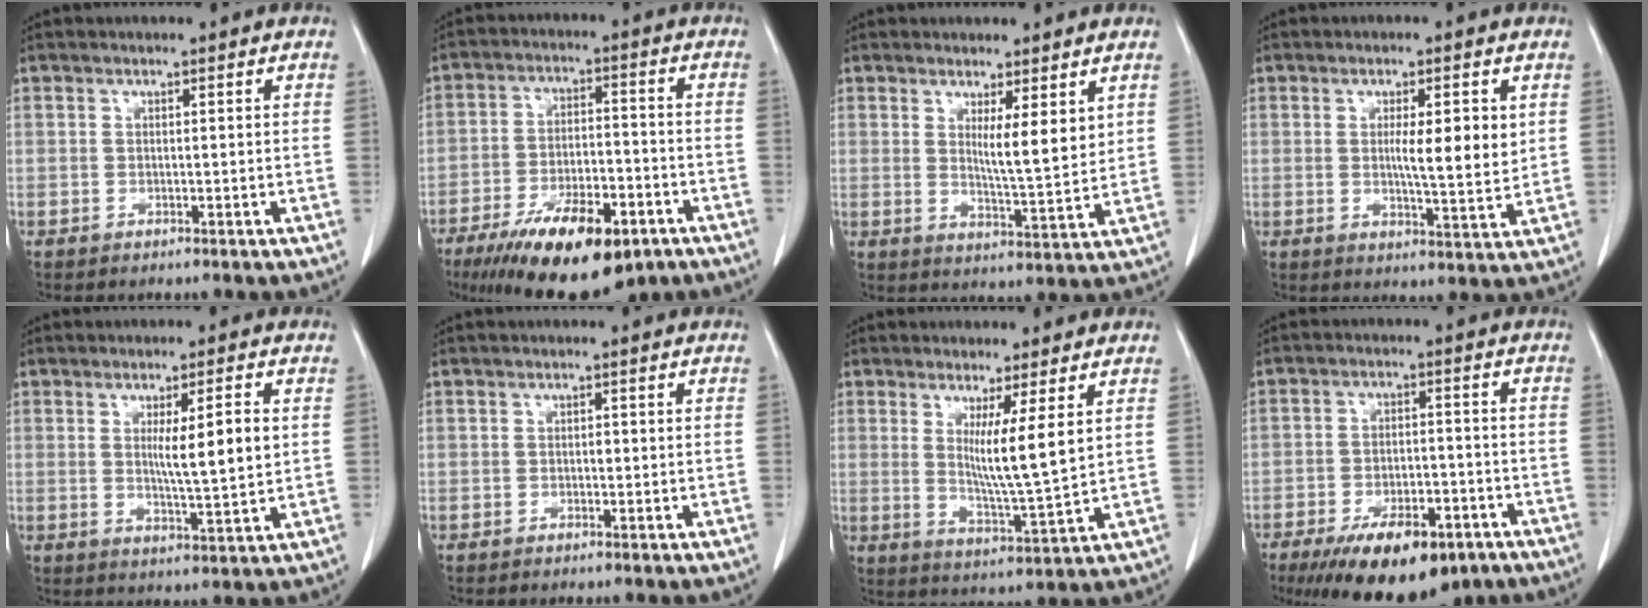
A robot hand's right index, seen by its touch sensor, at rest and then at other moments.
{"total": 16.3, "force": [-9.9, 5.7, 11.6], "torque": [-0.190, -0.012, -0.157]}
{"total": 5.8, "force": [2.7, 0.6, 5.1], "torque": [-0.084, -0.018, 0.049]}
{"total": 6.8, "force": [1.4, 1.0, 6.6], "torque": [-0.100, -0.010, 0.022]}
{"total": 7.3, "force": [1.3, 0.4, 7.2], "torque": [-0.116, -0.011, 0.022]}
{"total": 0.6, "force": [0.0, 0.4, 0.4], "torque": [-0.006, 0.001, -0.002]}
{"total": 7.9, "force": [2.6, -0.5, 7.5], "torque": [-0.129, -0.029, 0.052]}
{"total": 14.5, "force": [-9.6, 5.9, 9.2], "torque": [-0.142, -0.009, -0.145]}